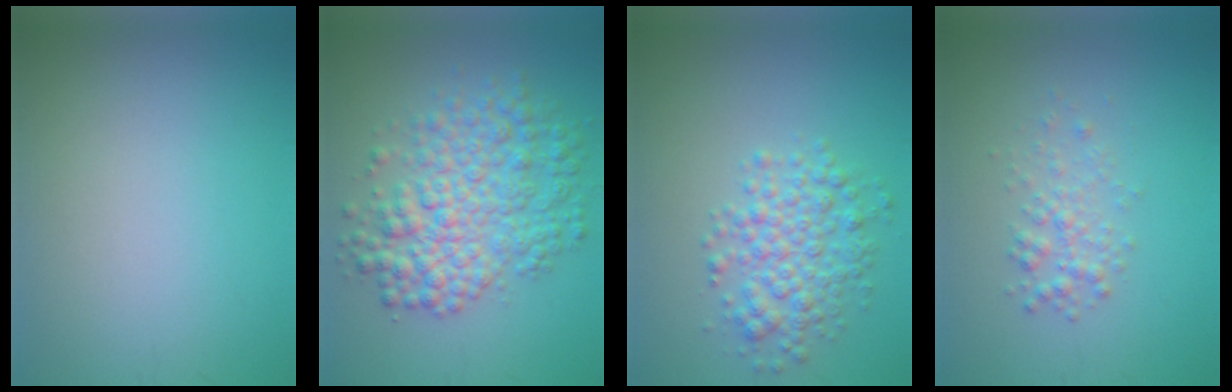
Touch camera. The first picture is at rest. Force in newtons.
{"total": 7.2, "press": 7.2, "slide": 0.1}
{"total": 4.2, "press": 4.2, "slide": 0.0}
{"total": 1.9, "press": 1.9, "slide": 0.0}